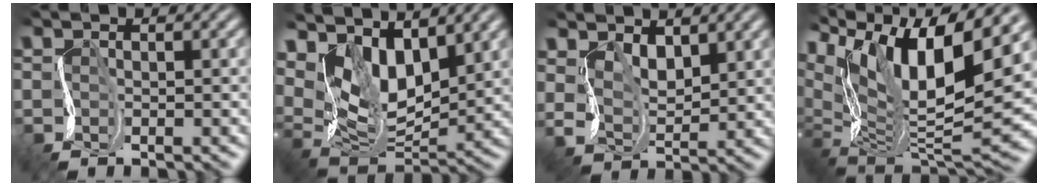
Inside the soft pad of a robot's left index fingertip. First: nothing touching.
{"total": 9.9, "force": [5.7, 5.0, 6.3], "torque": [-0.120, 0.001, 0.102]}
{"total": 3.8, "force": [2.8, 1.7, 1.8], "torque": [-0.045, -0.004, 0.059]}
{"total": 13.8, "force": [6.2, 6.0, 10.9], "torque": [-0.195, 0.016, 0.116]}